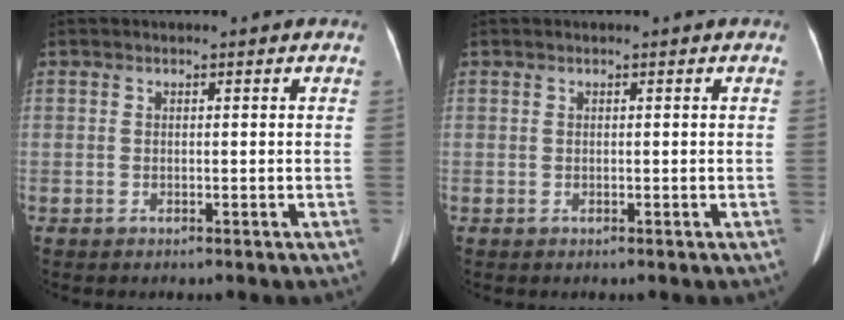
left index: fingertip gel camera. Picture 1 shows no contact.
{"total": 0.0}